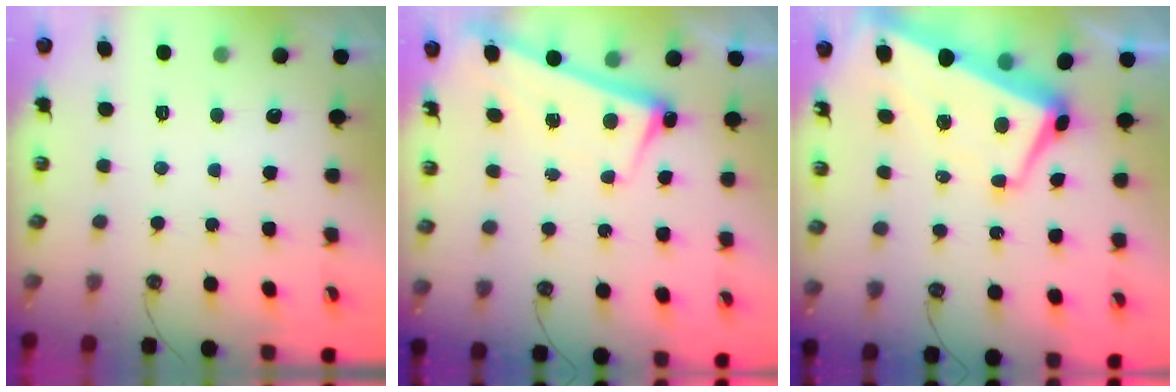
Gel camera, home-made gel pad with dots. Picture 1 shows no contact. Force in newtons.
{"total": 1.0, "press": 0.6, "slide": 0.8}
{"total": 5.1, "press": 4.8, "slide": 1.5}